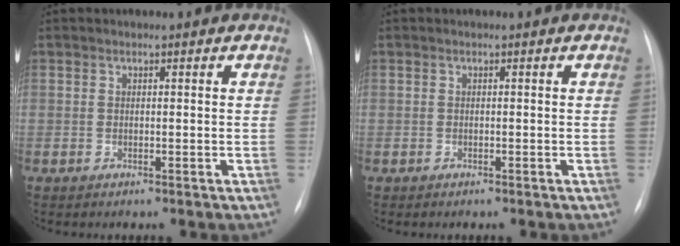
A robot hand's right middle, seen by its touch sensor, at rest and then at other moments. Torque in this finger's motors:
{"motor_torque": [-0.16, -0.16, -0.04, -0.01]}